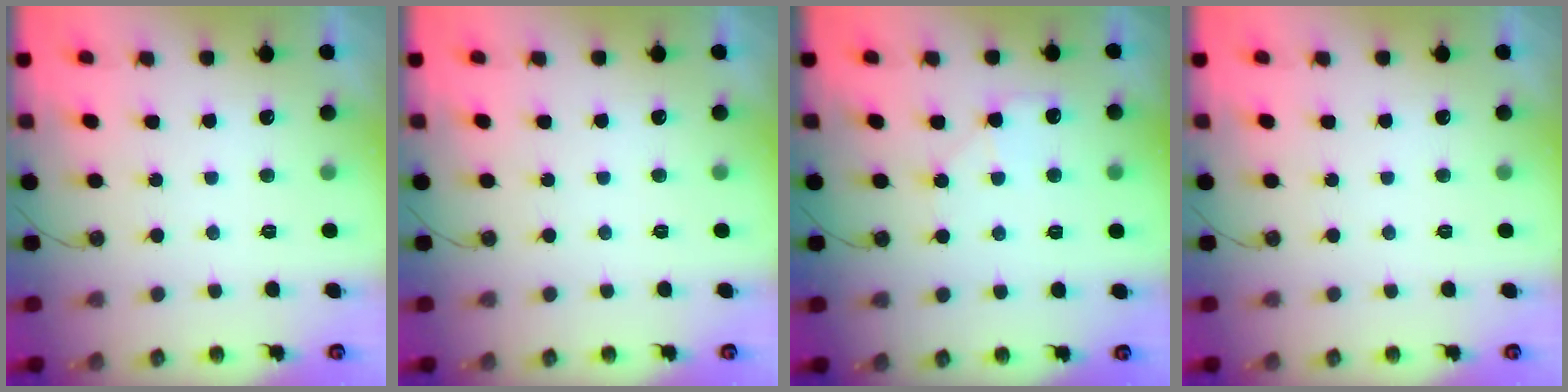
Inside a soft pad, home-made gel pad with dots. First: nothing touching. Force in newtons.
{"total": 0.0}
{"total": 7.0, "press": 7.0, "slide": 0.8}
{"total": 0.0}